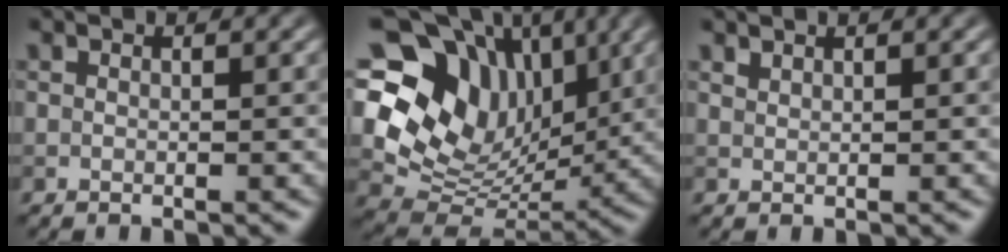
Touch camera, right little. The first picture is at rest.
{"total": 13.4, "force": [5.5, 9.7, 7.5], "torque": [-0.147, 0.017, 0.103]}
{"total": 0.6, "force": [0.6, 0.1, 0.1], "torque": [-0.002, 0.000, 0.015]}